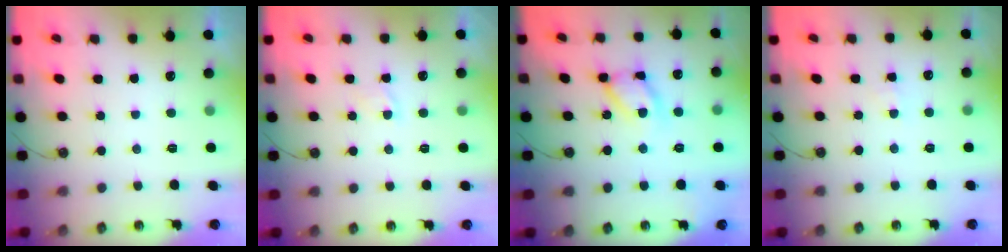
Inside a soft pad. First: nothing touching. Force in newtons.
{"total": 3.5, "press": 3.5, "slide": 0.4}
{"total": 13.0, "press": 13.0, "slide": 0.9}
{"total": 3.0, "press": 2.9, "slide": 0.5}